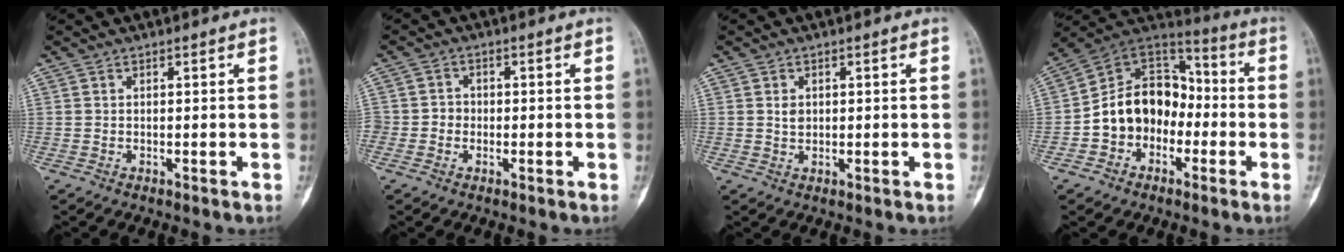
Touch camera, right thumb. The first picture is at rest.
{"total": 2.6, "force": [-0.6, 2.4, 0.8], "torque": [0.008, 0.010, -0.017]}
{"total": 1.8, "force": [0.4, 1.4, 1.1], "torque": [-0.009, 0.000, 0.008]}
{"total": 15.1, "force": [-3.3, 11.9, 8.8], "torque": [-0.109, 0.063, -0.068]}